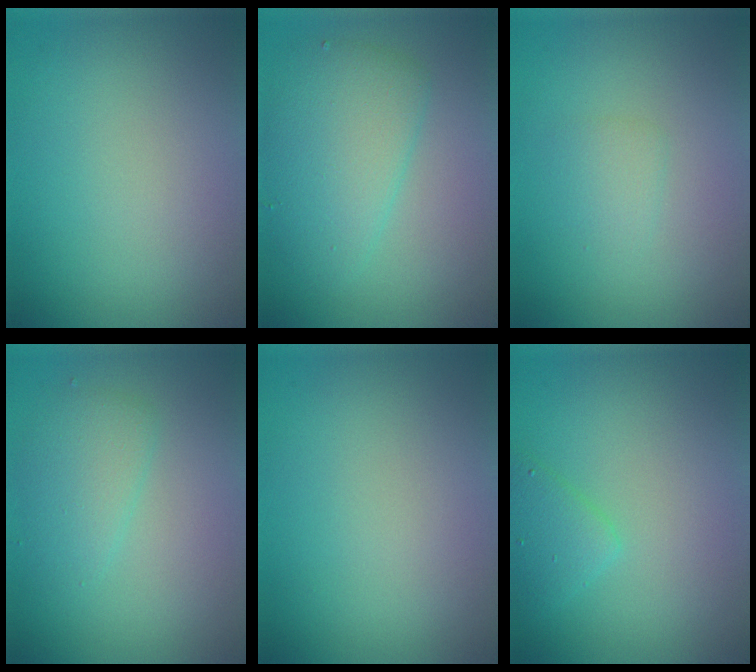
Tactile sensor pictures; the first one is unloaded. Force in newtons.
{"total": 4.8, "press": 4.8, "slide": 0.0}
{"total": 1.2, "press": 1.2, "slide": 0.1}
{"total": 2.6, "press": 2.6, "slide": 0.0}
{"total": 0.0}
{"total": 2.1, "press": 2.1, "slide": 0.1}